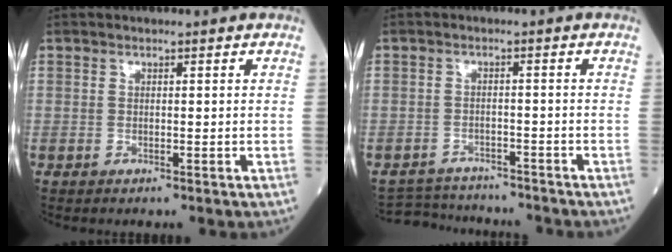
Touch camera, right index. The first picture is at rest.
{"total": 6.8, "force": [-6.6, 1.9, 0.3], "torque": [-0.004, 0.007, -0.095]}